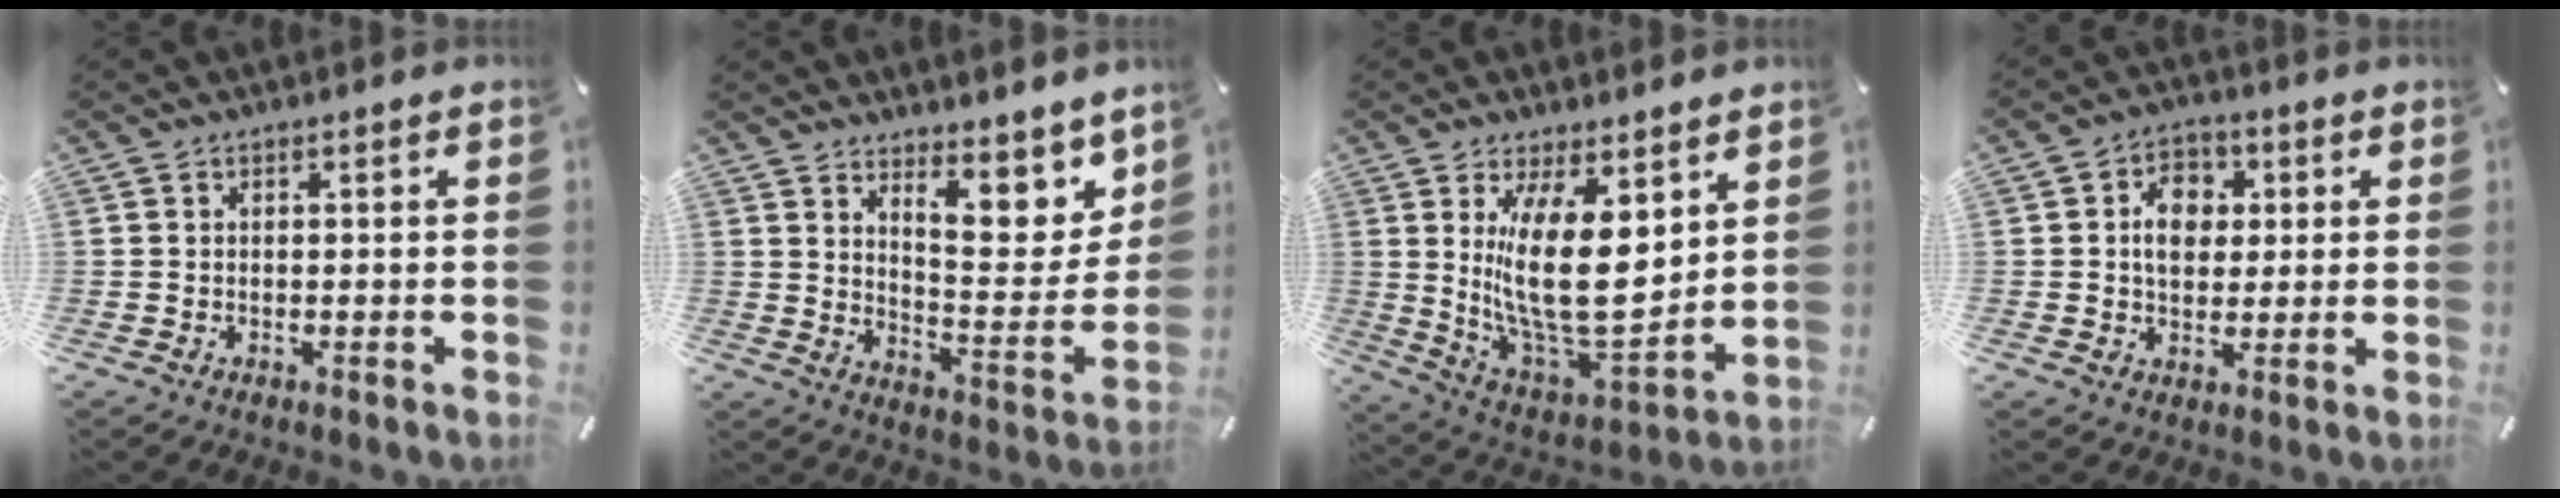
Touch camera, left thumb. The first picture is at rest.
{"total": 11.2, "force": [8.4, 4.9, 5.6], "torque": [-0.058, -0.079, 0.146]}
{"total": 20.3, "force": [5.6, 10.1, 16.8], "torque": [-0.326, -0.047, 0.102]}
{"total": 7.7, "force": [1.1, 6.1, 4.5], "torque": [-0.066, 0.005, 0.016]}